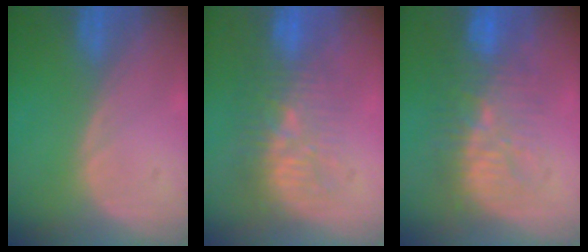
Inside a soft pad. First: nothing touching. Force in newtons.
{"total": 9.2, "press": 8.8, "slide": 2.6}
{"total": 9.3, "press": 9.0, "slide": 2.1}